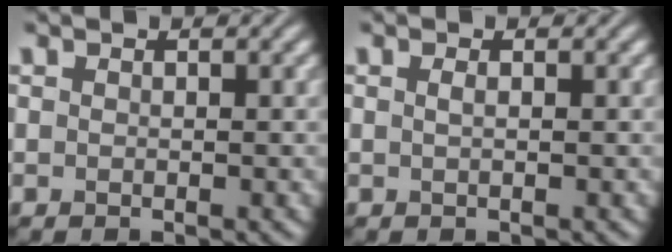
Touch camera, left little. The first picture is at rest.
{"total": 0.6, "force": [0.1, 0.2, 0.6], "torque": [-0.012, 0.004, 0.002]}